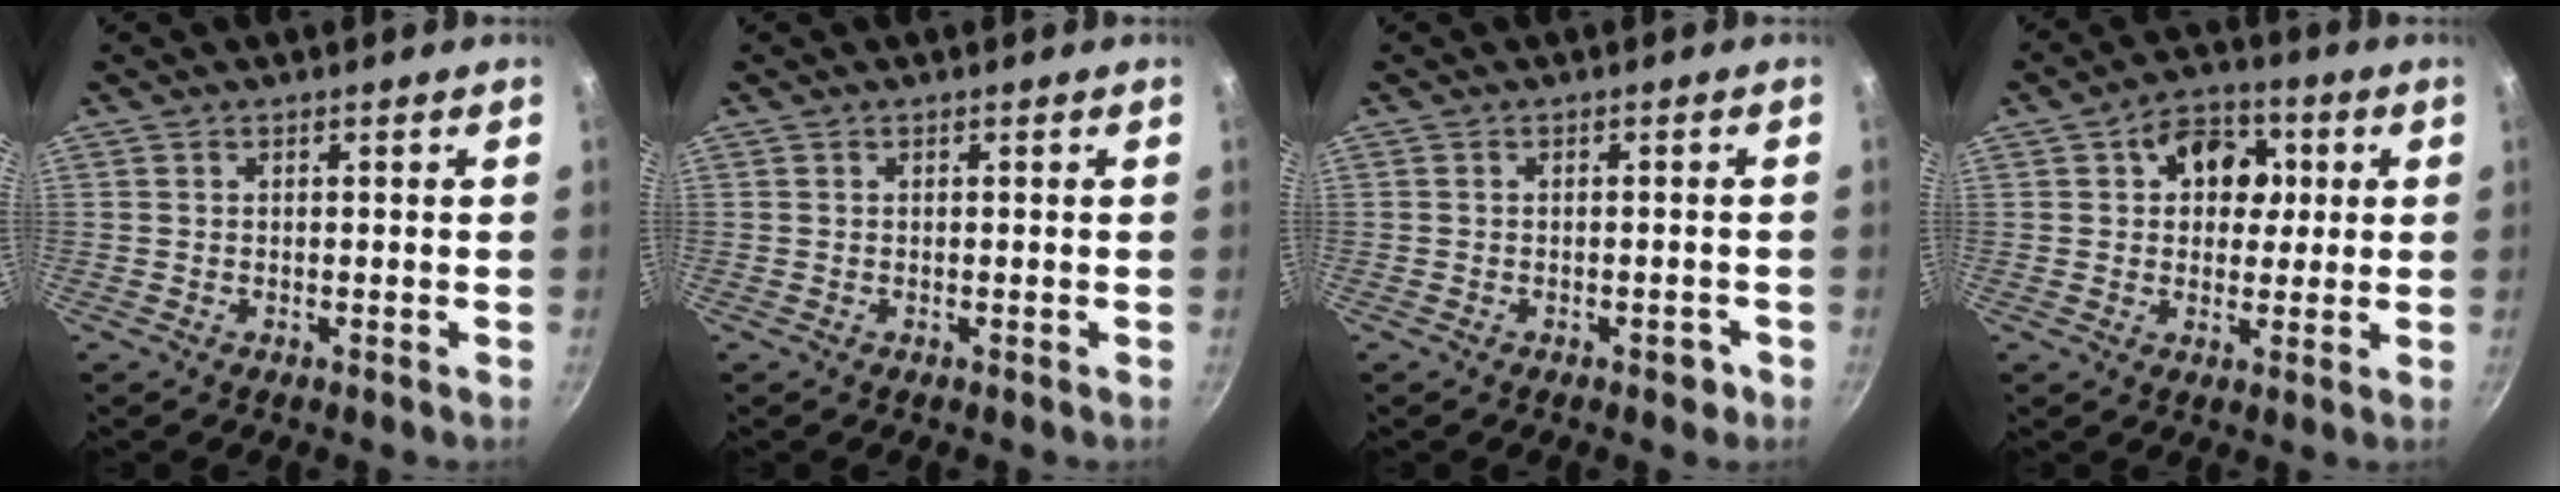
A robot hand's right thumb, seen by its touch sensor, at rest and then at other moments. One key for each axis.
{"total": 0.0}
{"total": 2.1, "fx": -1.2, "fy": 1.2, "fz": 1.3, "tx": -0.007, "ty": 0.018, "tz": -0.007}
{"total": 9.9, "fx": 2.4, "fy": 7.7, "fz": 5.8, "tx": -0.032, "ty": 0.004, "tz": 0.024}